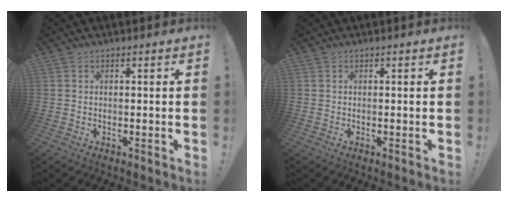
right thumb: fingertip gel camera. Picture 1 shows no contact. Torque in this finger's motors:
{"motor_torque": [-0.01, 0.00, -0.14, 0.13, 0.01]}